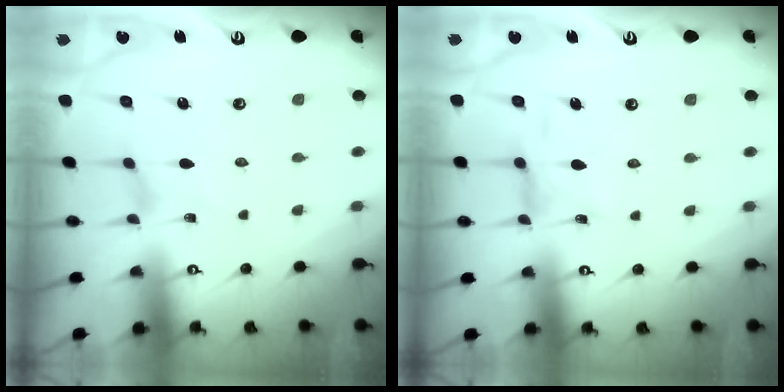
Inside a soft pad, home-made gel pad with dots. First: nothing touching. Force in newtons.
{"total": 4.0, "press": 4.0, "slide": 0.4}